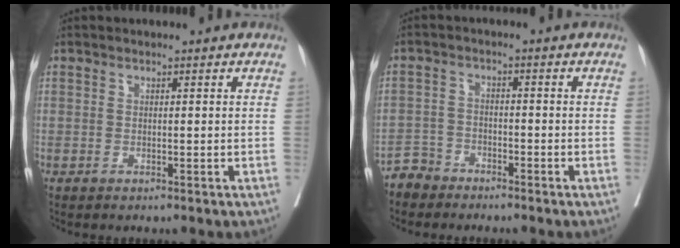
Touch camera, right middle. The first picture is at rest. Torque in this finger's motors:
{"motor_torque": [0.30, -0.29, -0.03, 0.01]}